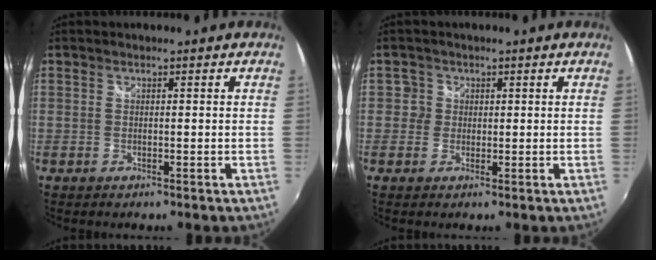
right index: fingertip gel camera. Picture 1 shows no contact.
{"total": 2.3, "force": [-0.1, 2.3, 0.0], "torque": [0.005, 0.009, -0.005]}